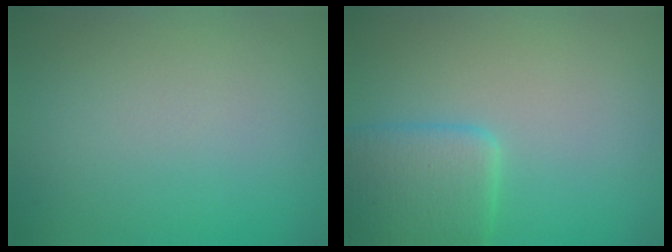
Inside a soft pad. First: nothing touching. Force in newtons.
{"total": 4.4, "press": 4.4, "slide": 0.2}